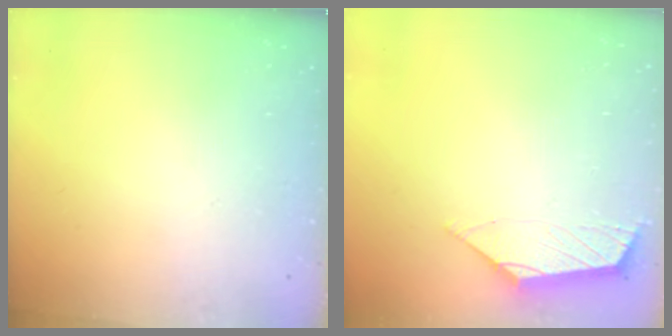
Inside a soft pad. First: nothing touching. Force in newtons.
{"total": 2.7, "press": 2.7, "slide": 0.4}